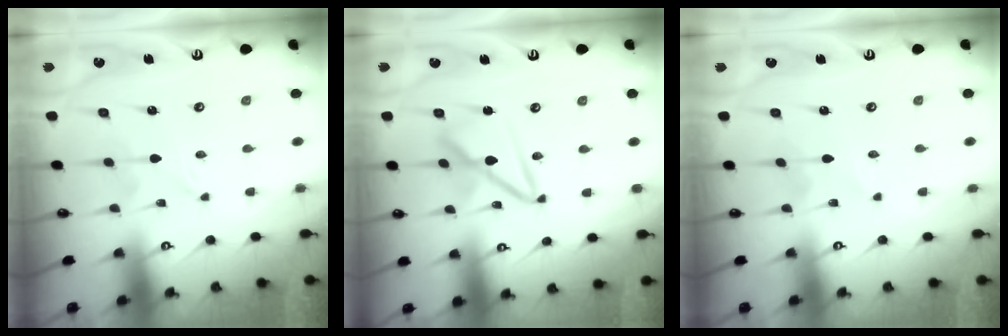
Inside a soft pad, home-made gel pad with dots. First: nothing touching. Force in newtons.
{"total": 11.2, "press": 11.2, "slide": 0.9}
{"total": 1.4, "press": 1.4, "slide": 0.2}